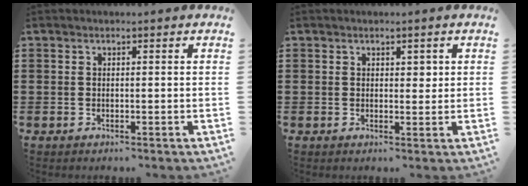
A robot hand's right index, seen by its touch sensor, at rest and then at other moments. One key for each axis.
{"total": 1.4, "fx": 0.7, "fy": 0.9, "fz": 0.7, "tx": -0.006, "ty": 0.004, "tz": 0.010}